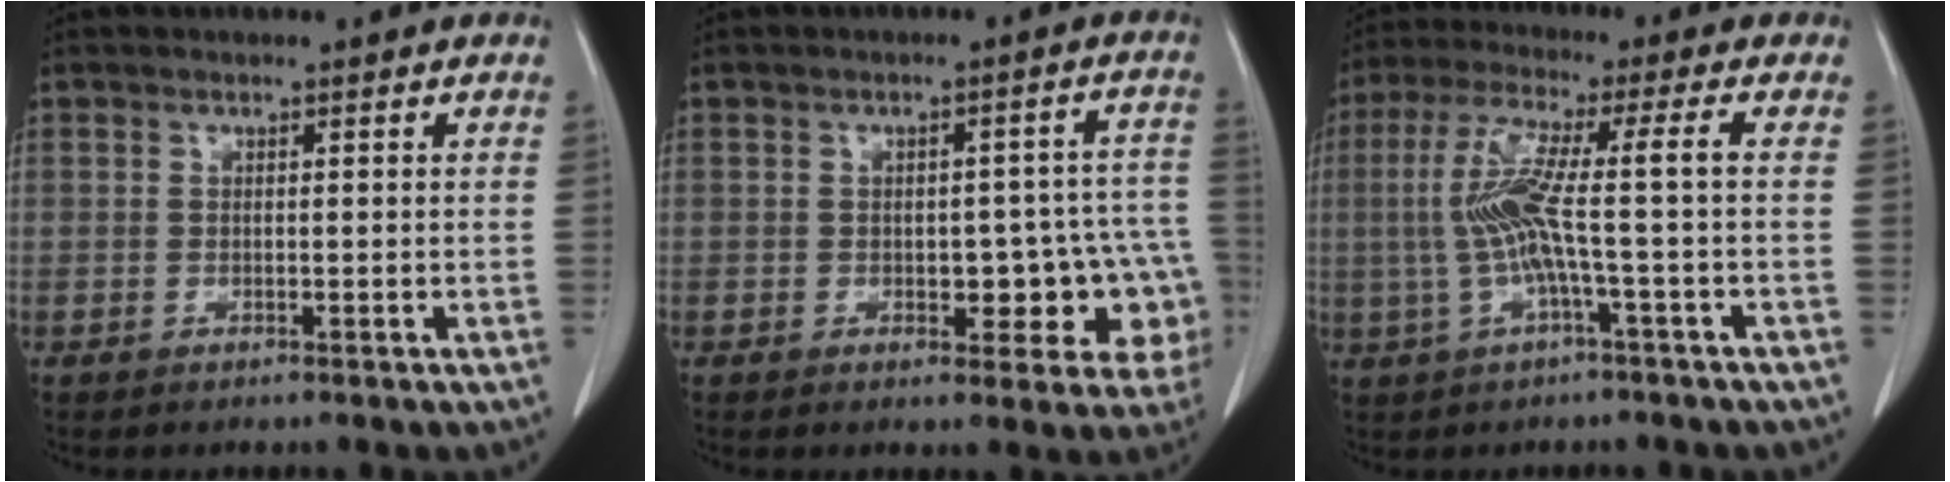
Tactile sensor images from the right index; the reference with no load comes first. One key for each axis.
{"total": 10.4, "fx": -2.5, "fy": 5.2, "fz": 8.6, "tx": -0.075, "ty": 0.032, "tz": -0.022}
{"total": 8.9, "fx": -0.8, "fy": -0.5, "fz": 8.9, "tx": -0.188, "ty": 0.019, "tz": -0.018}